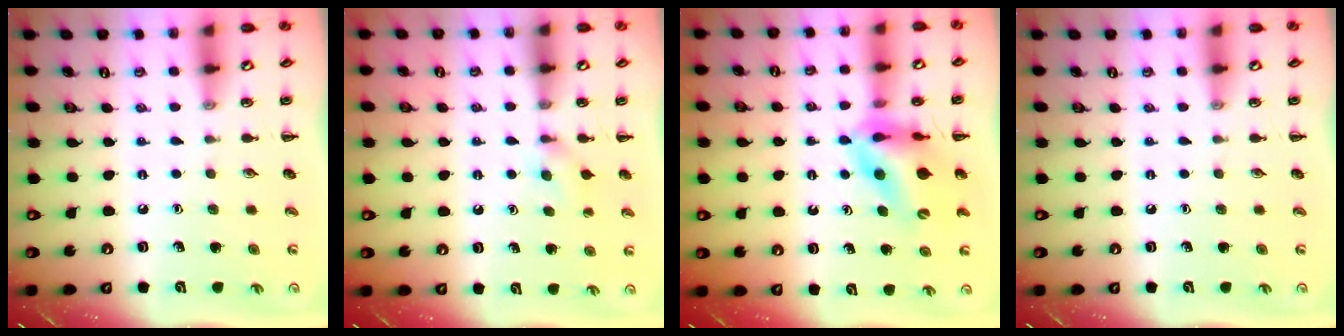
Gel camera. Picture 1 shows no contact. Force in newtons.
{"total": 5.3, "press": 5.0, "slide": 1.6}
{"total": 11.8, "press": 11.1, "slide": 3.9}
{"total": 0.0}